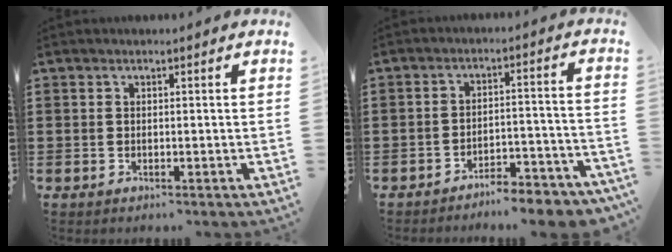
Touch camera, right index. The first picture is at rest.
{"total": 5.2, "force": [-5.1, 0.2, 1.1], "torque": [-0.018, 0.006, -0.103]}